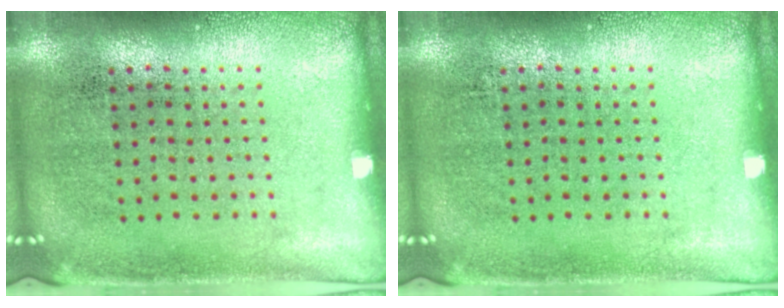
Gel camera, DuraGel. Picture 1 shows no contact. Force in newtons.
{"total": 0.0}